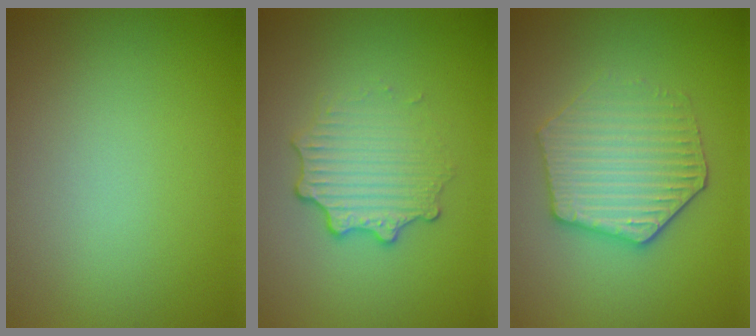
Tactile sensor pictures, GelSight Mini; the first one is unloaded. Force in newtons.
{"total": 3.4, "press": 2.6, "slide": 2.2}
{"total": 4.4, "press": 4.0, "slide": 1.8}